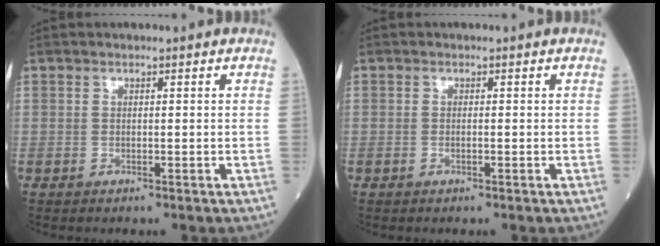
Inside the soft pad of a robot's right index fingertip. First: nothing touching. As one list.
[{"total": 0.5, "force": [-0.2, 0.0, 0.5], "torque": [-0.012, 0.000, -0.002]}]